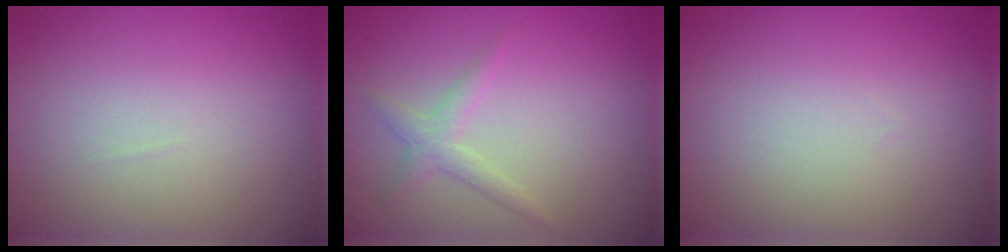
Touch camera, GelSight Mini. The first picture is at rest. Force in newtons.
{"total": 1.7, "press": 1.7, "slide": 0.1}
{"total": 0.0}